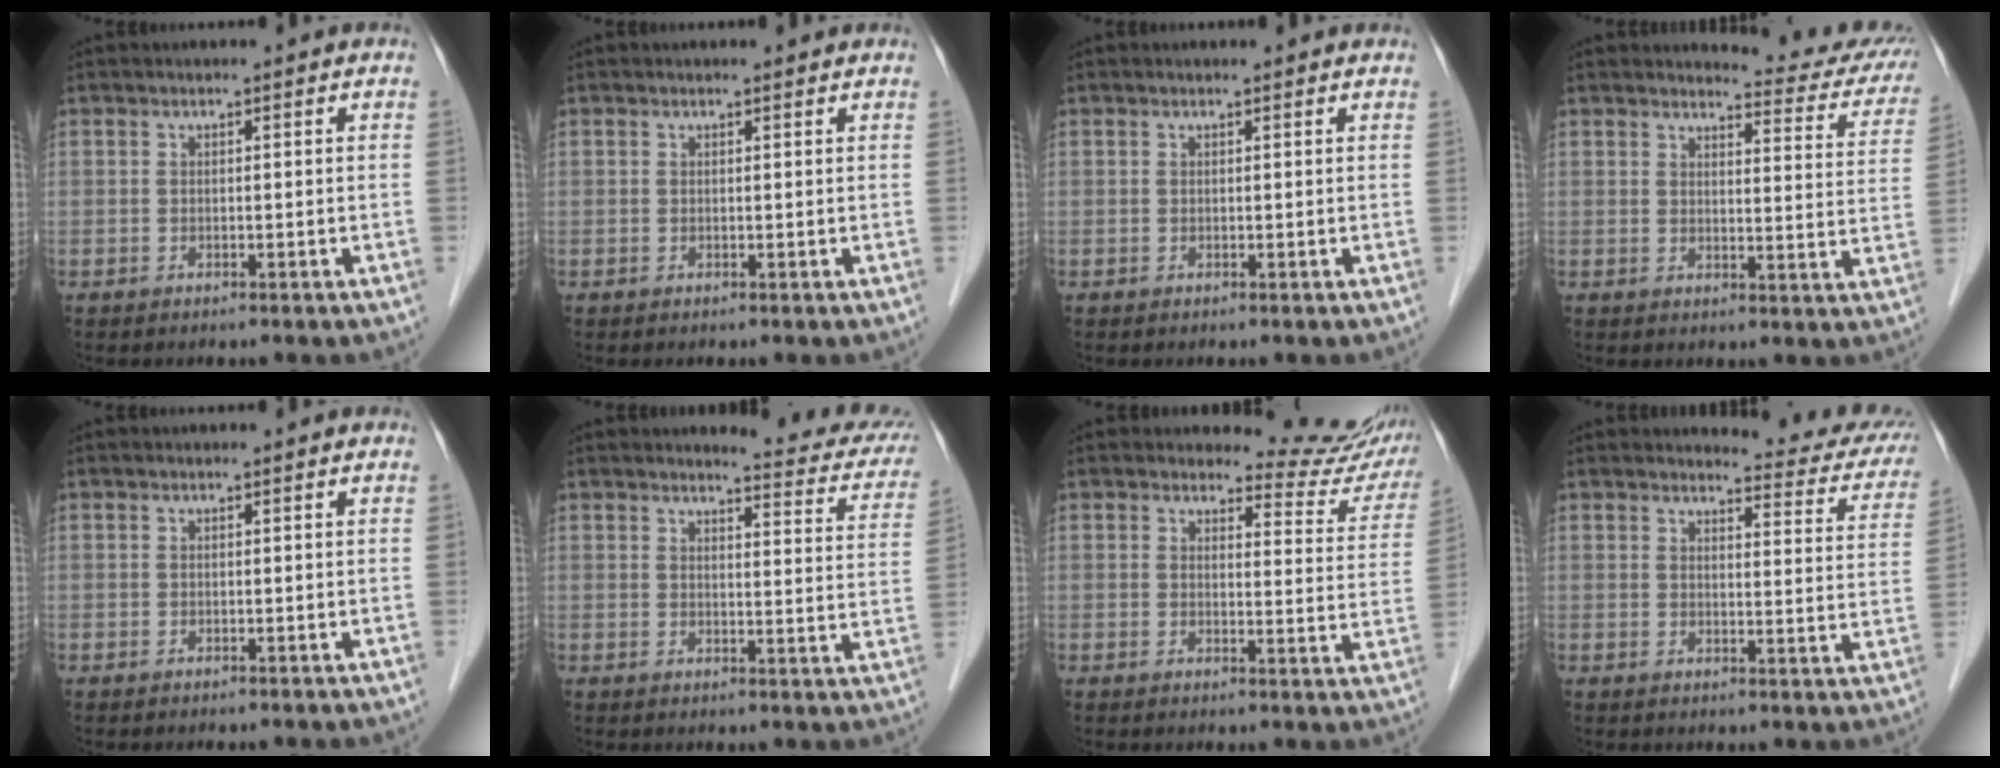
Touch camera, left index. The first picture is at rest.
{"total": 1.0, "force": [1.0, 0.1, 0.1], "torque": [-0.013, 0.001, 0.011]}
{"total": 1.6, "force": [1.6, 0.2, 0.4], "torque": [-0.014, 0.009, 0.015]}
{"total": 12.4, "force": [12.0, 1.8, 2.3], "torque": [-0.003, -0.056, 0.111]}
{"total": 0.0}
{"total": 11.1, "force": [10.5, 1.8, 2.9], "torque": [-0.014, -0.041, 0.094]}
{"total": 11.2, "force": [11.0, 2.1, 0.2], "torque": [0.026, -0.065, 0.097]}
{"total": 12.0, "force": [11.5, 2.0, 2.5], "torque": [-0.004, -0.051, 0.103]}